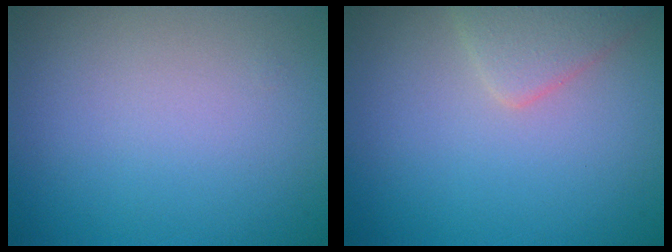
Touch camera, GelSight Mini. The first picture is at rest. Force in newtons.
{"total": 2.3, "press": 2.3, "slide": 0.0}